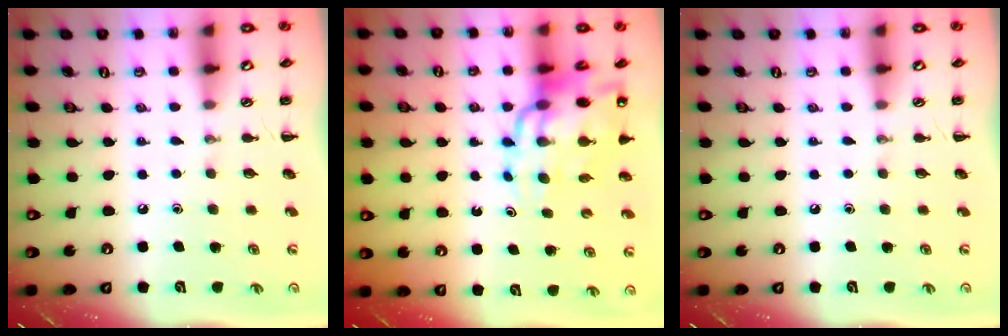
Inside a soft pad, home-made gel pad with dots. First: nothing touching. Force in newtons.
{"total": 15.9, "press": 15.3, "slide": 4.4}
{"total": 0.0}